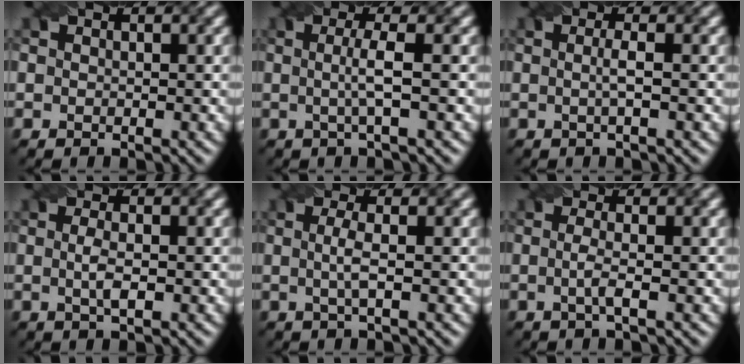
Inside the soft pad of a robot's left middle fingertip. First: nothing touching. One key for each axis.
{"total": 2.7, "fx": -0.1, "fy": 0.4, "fz": 2.7, "tx": -0.052, "ty": -0.001, "tz": -0.006}
{"total": 1.6, "fx": -0.2, "fy": 0.3, "fz": 1.6, "tx": -0.032, "ty": 0.001, "tz": -0.006}
{"total": 1.9, "fx": -0.2, "fy": 0.4, "fz": 1.8, "tx": -0.038, "ty": 0.001, "tz": -0.003}
{"total": 2.1, "fx": -0.1, "fy": 0.5, "fz": 2.0, "tx": -0.042, "ty": 0.001, "tz": -0.005}
{"total": 2.0, "fx": -0.4, "fy": 0.5, "fz": 1.9, "tx": -0.036, "ty": -0.003, "tz": -0.010}